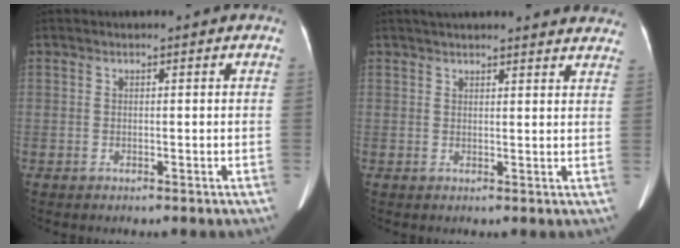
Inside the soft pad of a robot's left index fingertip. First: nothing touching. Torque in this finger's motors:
{"motor_torque": [0.51, -1.29, 0.20, 0.05]}